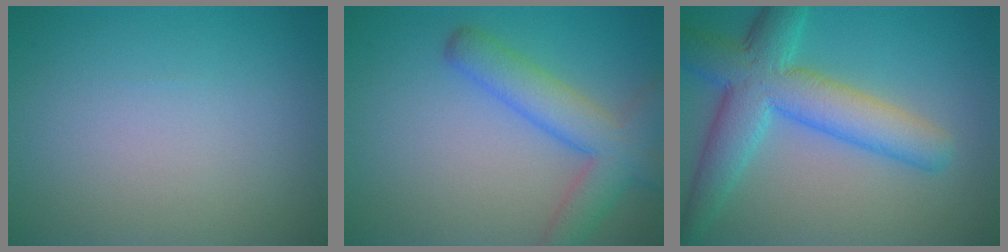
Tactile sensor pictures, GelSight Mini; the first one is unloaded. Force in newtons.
{"total": 5.3, "press": 5.3, "slide": 0.2}
{"total": 7.5, "press": 7.5, "slide": 0.1}